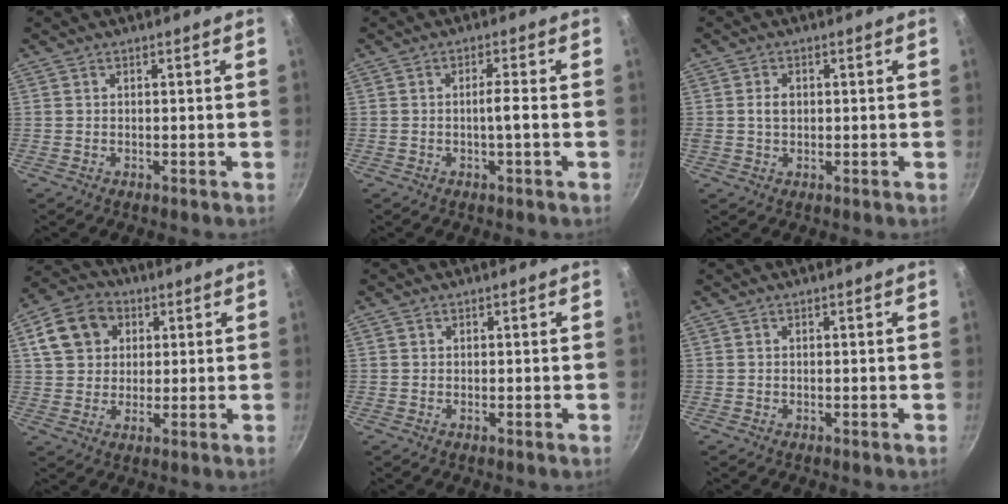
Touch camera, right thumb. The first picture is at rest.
{"total": 2.7, "force": [-0.7, -0.2, 2.6], "torque": [-0.050, 0.009, -0.013]}
{"total": 2.8, "force": [0.2, 2.1, 1.9], "torque": [-0.024, 0.004, 0.003]}
{"total": 10.9, "force": [3.7, 8.6, 5.5], "torque": [-0.080, 0.012, 0.051]}
{"total": 0.0}
{"total": 0.0}